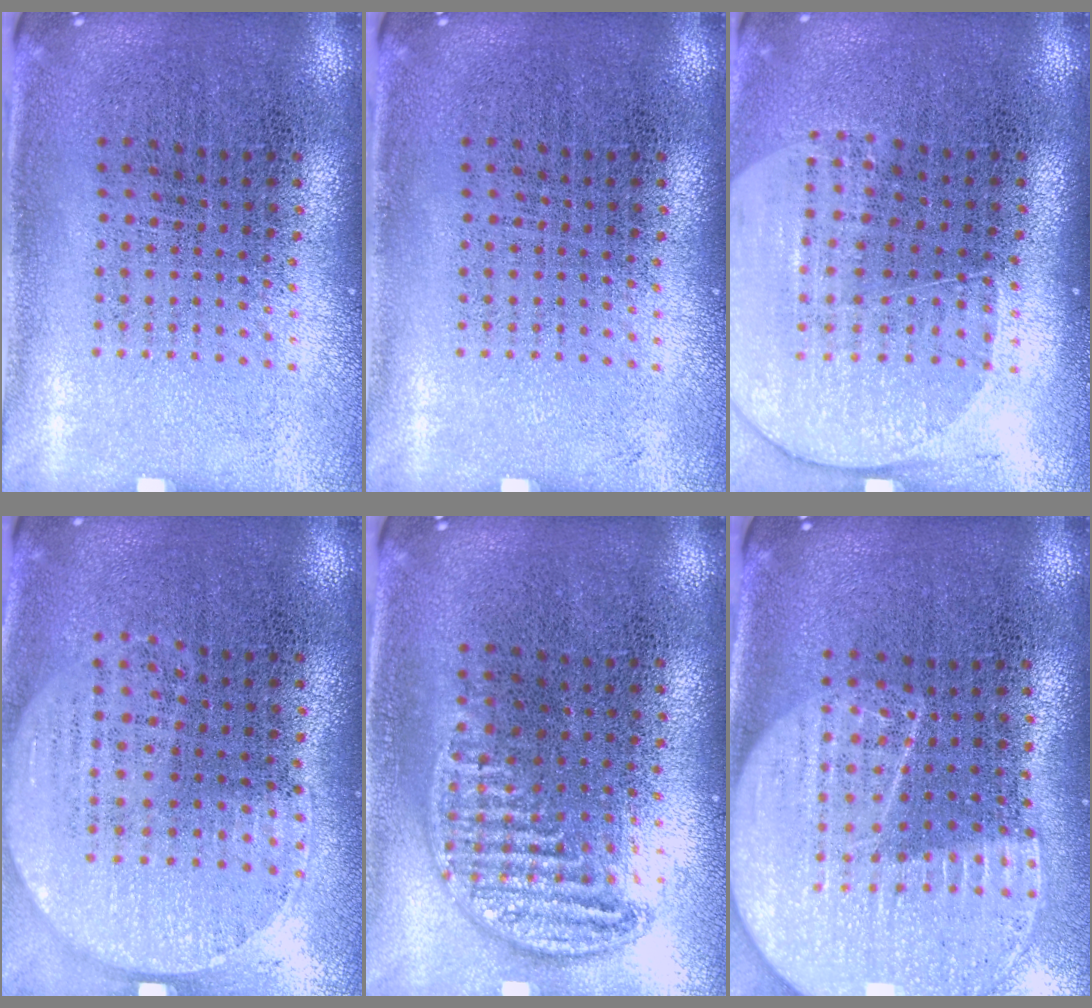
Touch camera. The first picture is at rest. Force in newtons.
{"total": 0.0}
{"total": 1.7, "press": 1.5, "slide": 0.7}
{"total": 0.6, "press": 0.4, "slide": 0.5}
{"total": 1.0, "press": 0.9, "slide": 0.1}
{"total": 2.3, "press": 2.0, "slide": 1.1}